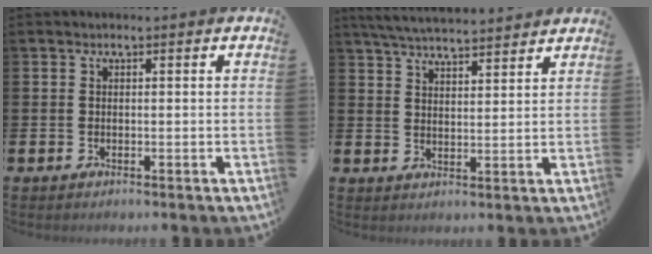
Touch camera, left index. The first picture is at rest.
{"total": 5.3, "force": [5.3, 0.2, 0.8], "torque": [-0.034, -0.025, 0.096]}